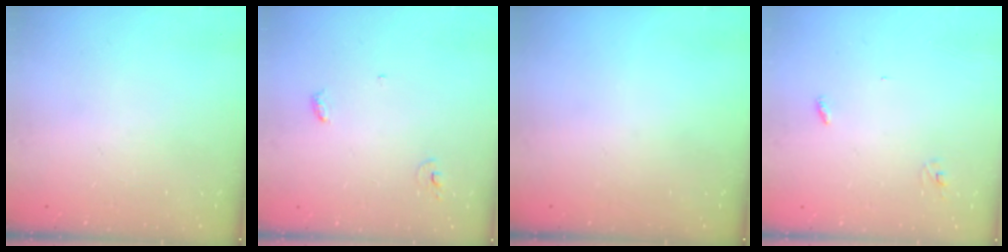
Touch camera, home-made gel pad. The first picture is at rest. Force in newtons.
{"total": 3.7, "press": 3.7, "slide": 0.3}
{"total": 0.0}
{"total": 2.8, "press": 2.8, "slide": 0.3}